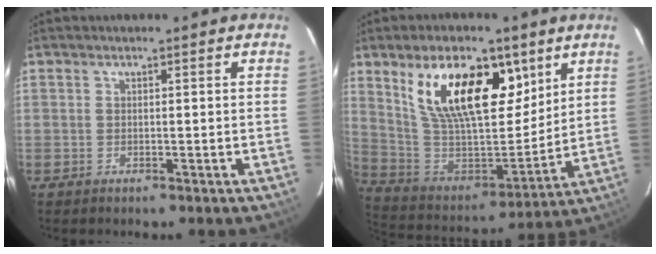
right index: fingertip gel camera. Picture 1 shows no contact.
{"total": 22.1, "force": [10.8, 10.5, 16.1], "torque": [-0.293, 0.012, 0.206]}